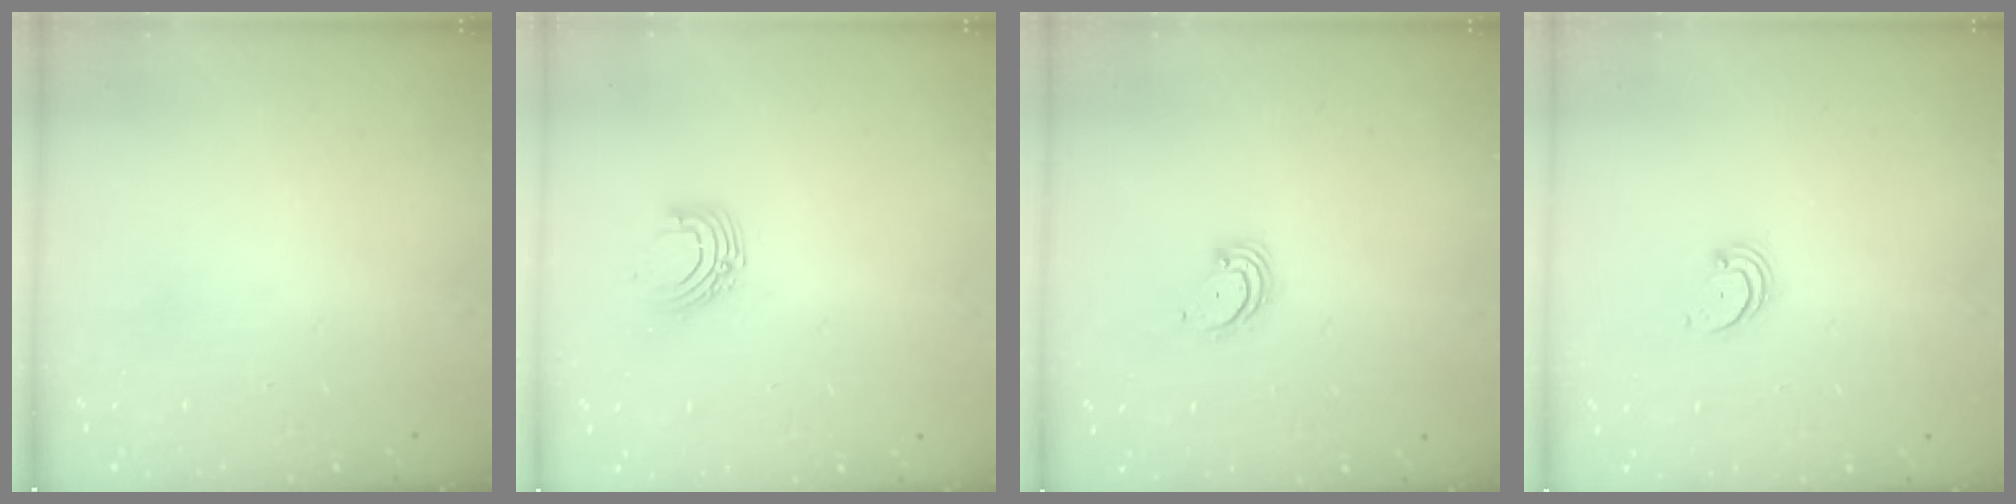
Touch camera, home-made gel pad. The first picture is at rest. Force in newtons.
{"total": 5.9, "press": 5.9, "slide": 0.6}
{"total": 2.8, "press": 2.8, "slide": 0.3}
{"total": 2.2, "press": 2.2, "slide": 0.2}